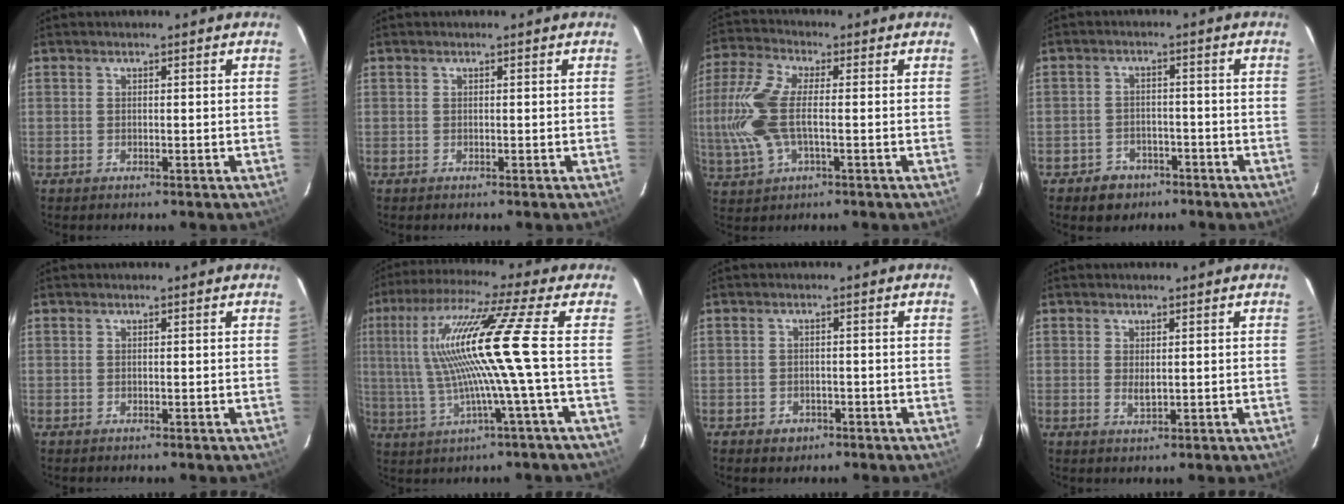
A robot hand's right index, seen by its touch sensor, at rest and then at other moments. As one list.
[{"total": 0.0}, {"total": 12.7, "force": [-1.1, 5.7, 11.3], "torque": [-0.254, 0.004, -0.024]}, {"total": 6.2, "force": [-4.0, 4.5, 1.2], "torque": [-0.047, 0.016, -0.053]}, {"total": 0.0}, {"total": 14.6, "force": [0.3, -2.0, 14.5], "torque": [-0.259, 0.001, 0.013]}, {"total": 3.2, "force": [-1.8, 2.6, 0.7], "torque": [-0.021, 0.003, -0.023]}, {"total": 2.0, "force": [0.1, 0.9, 1.7], "torque": [-0.030, -0.004, 0.005]}]